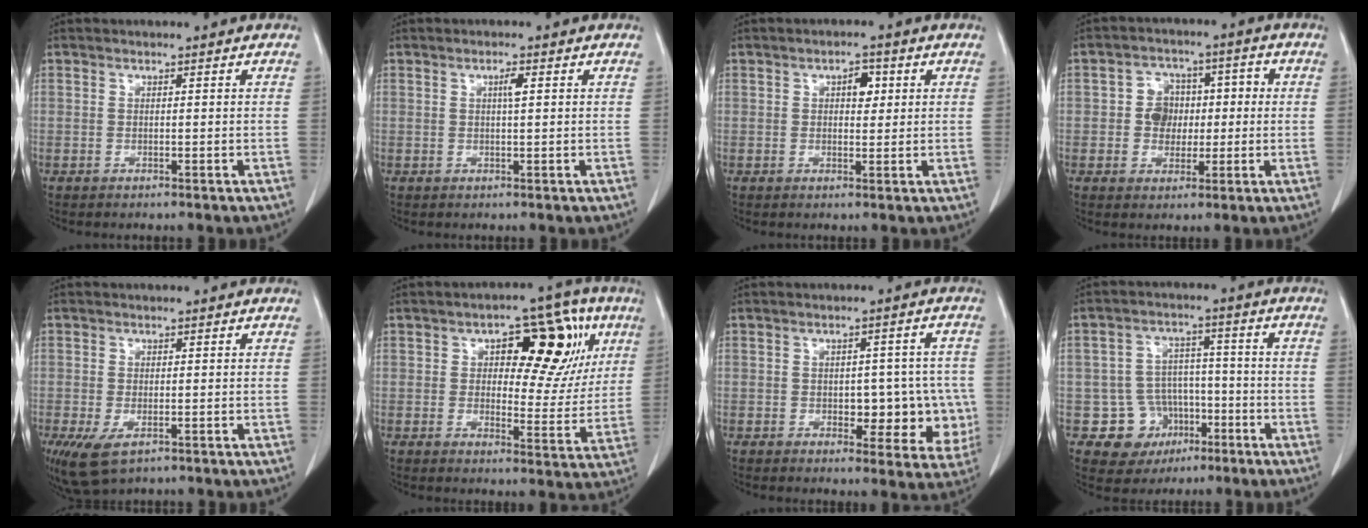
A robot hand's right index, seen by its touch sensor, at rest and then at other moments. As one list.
[{"total": 2.0, "force": [0.7, 0.3, 1.8], "torque": [-0.034, 0.000, 0.012]}, {"total": 3.4, "force": [1.2, 1.9, 2.6], "torque": [-0.040, 0.006, 0.018]}, {"total": 6.5, "force": [-0.1, 5.7, 3.1], "torque": [-0.047, 0.032, 0.003]}, {"total": 6.6, "force": [-2.7, 3.4, 4.9], "torque": [-0.097, -0.019, -0.038]}, {"total": 15.2, "force": [5.5, 7.3, 12.2], "torque": [-0.145, 0.029, 0.077]}, {"total": 9.3, "force": [-1.1, 5.5, 7.4], "torque": [-0.069, 0.021, -0.001]}, {"total": 8.6, "force": [-3.2, 7.9, 1.4], "torque": [-0.015, 0.022, -0.037]}]